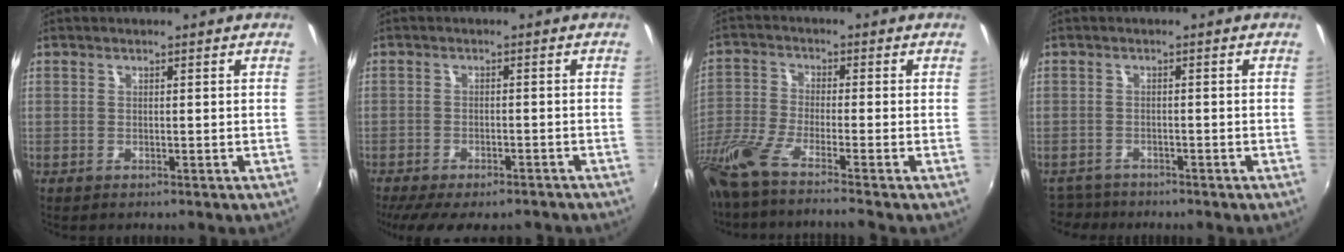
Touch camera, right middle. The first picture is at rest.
{"total": 11.2, "force": [-8.8, 3.8, 5.8], "torque": [-0.130, -0.031, -0.132]}
{"total": 10.5, "force": [-8.7, -0.9, 5.8], "torque": [-0.123, -0.045, -0.160]}
{"total": 3.7, "force": [-3.3, 1.5, 0.1], "torque": [-0.017, -0.006, -0.060]}